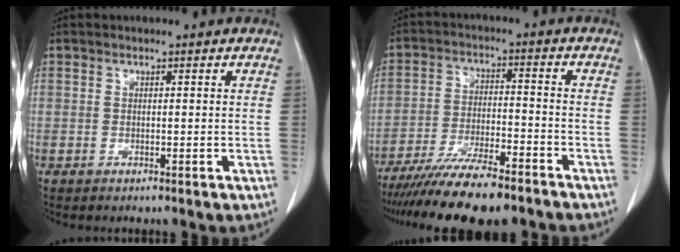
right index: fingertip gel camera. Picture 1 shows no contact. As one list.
[{"total": 14.4, "force": [-12.0, 2.0, 7.6], "torque": [-0.132, -0.019, -0.196]}]